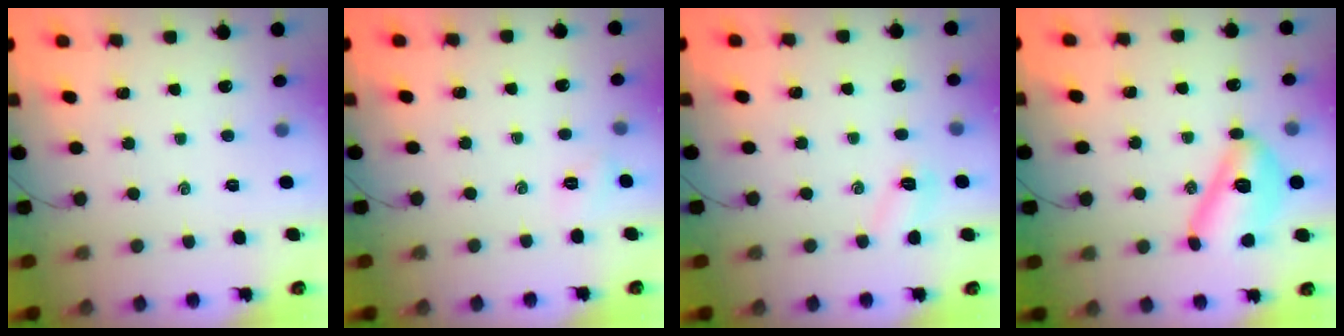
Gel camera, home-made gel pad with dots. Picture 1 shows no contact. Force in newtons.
{"total": 2.5, "press": 2.4, "slide": 0.7}
{"total": 4.3, "press": 4.2, "slide": 1.1}
{"total": 11.7, "press": 11.7, "slide": 0.2}